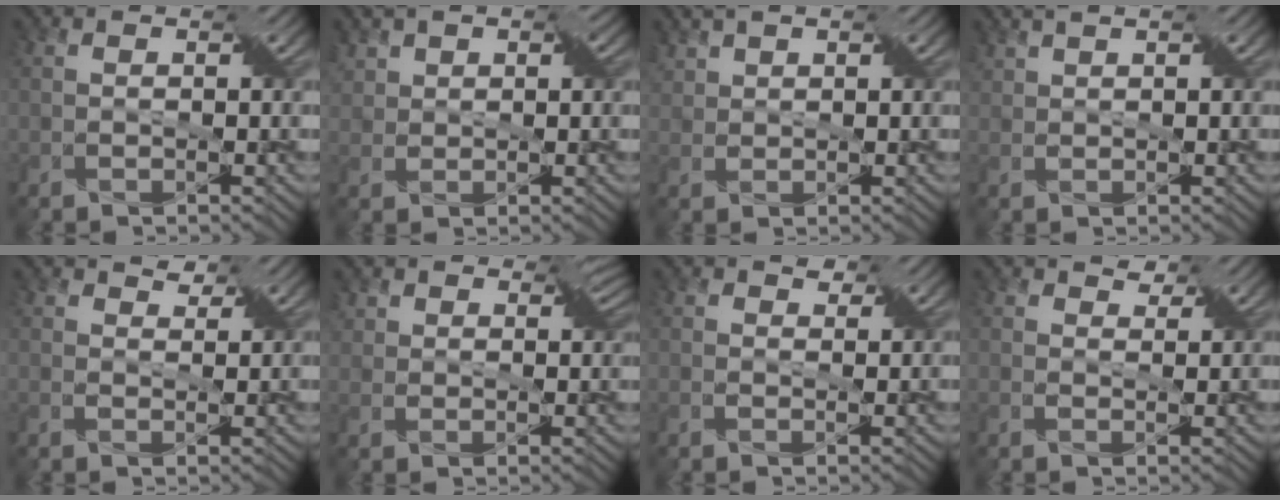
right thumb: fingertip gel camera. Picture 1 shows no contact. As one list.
[{"total": 4.4, "force": [2.5, 2.7, 2.4], "torque": [-0.054, 0.012, 0.042]}, {"total": 3.2, "force": [2.3, 1.6, 1.6], "torque": [-0.041, 0.011, 0.047]}, {"total": 2.2, "force": [1.9, 0.3, 1.1], "torque": [-0.032, 0.012, 0.041]}, {"total": 2.1, "force": [1.5, 1.1, 1.0], "torque": [-0.024, 0.001, 0.025]}, {"total": 4.1, "force": [2.8, 2.6, 1.6], "torque": [-0.038, 0.005, 0.049]}, {"total": 2.0, "force": [0.9, 1.5, 1.1], "torque": [-0.019, 0.002, 0.014]}, {"total": 2.4, "force": [1.5, 1.5, 1.2], "torque": [-0.028, 0.003, 0.023]}]